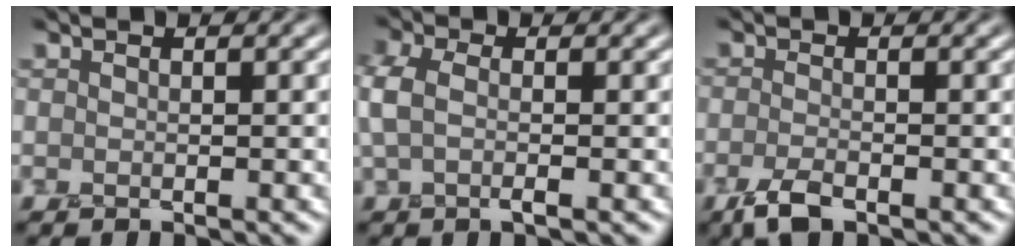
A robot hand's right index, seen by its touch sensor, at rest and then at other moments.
{"total": 2.1, "force": [0.2, 0.9, 1.8], "torque": [-0.049, 0.011, -0.003]}
{"total": 2.0, "force": [-1.5, 0.6, 1.3], "torque": [-0.030, -0.002, -0.034]}